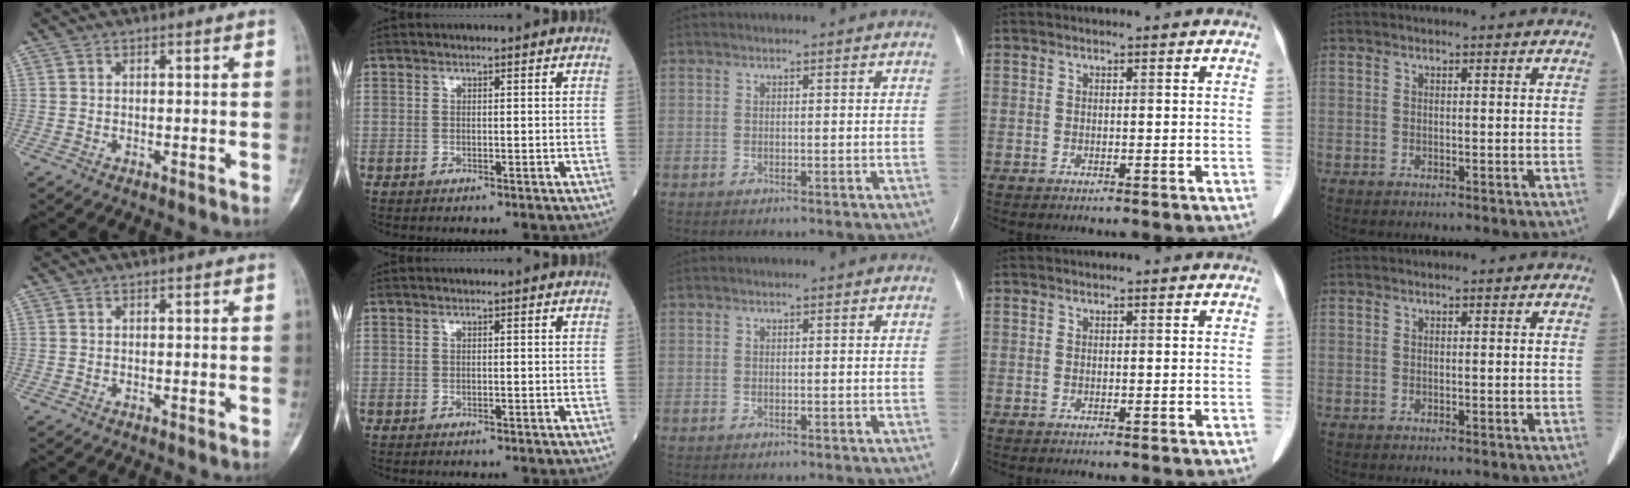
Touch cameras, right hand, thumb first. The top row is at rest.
{}